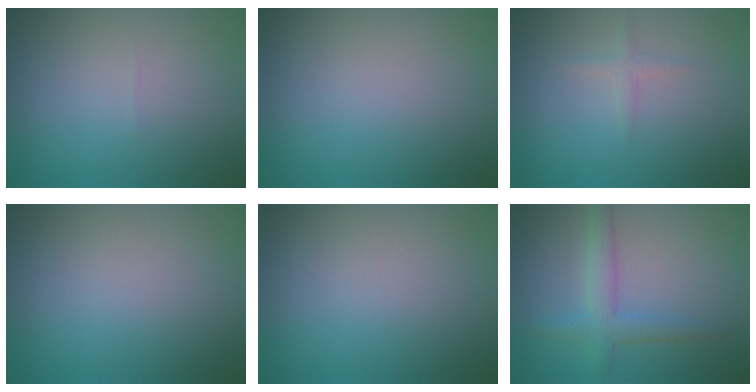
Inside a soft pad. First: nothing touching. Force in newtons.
{"total": 0.0}
{"total": 0.9, "press": 0.9, "slide": 0.0}
{"total": 0.0}
{"total": 0.0}
{"total": 2.9, "press": 2.9, "slide": 0.1}